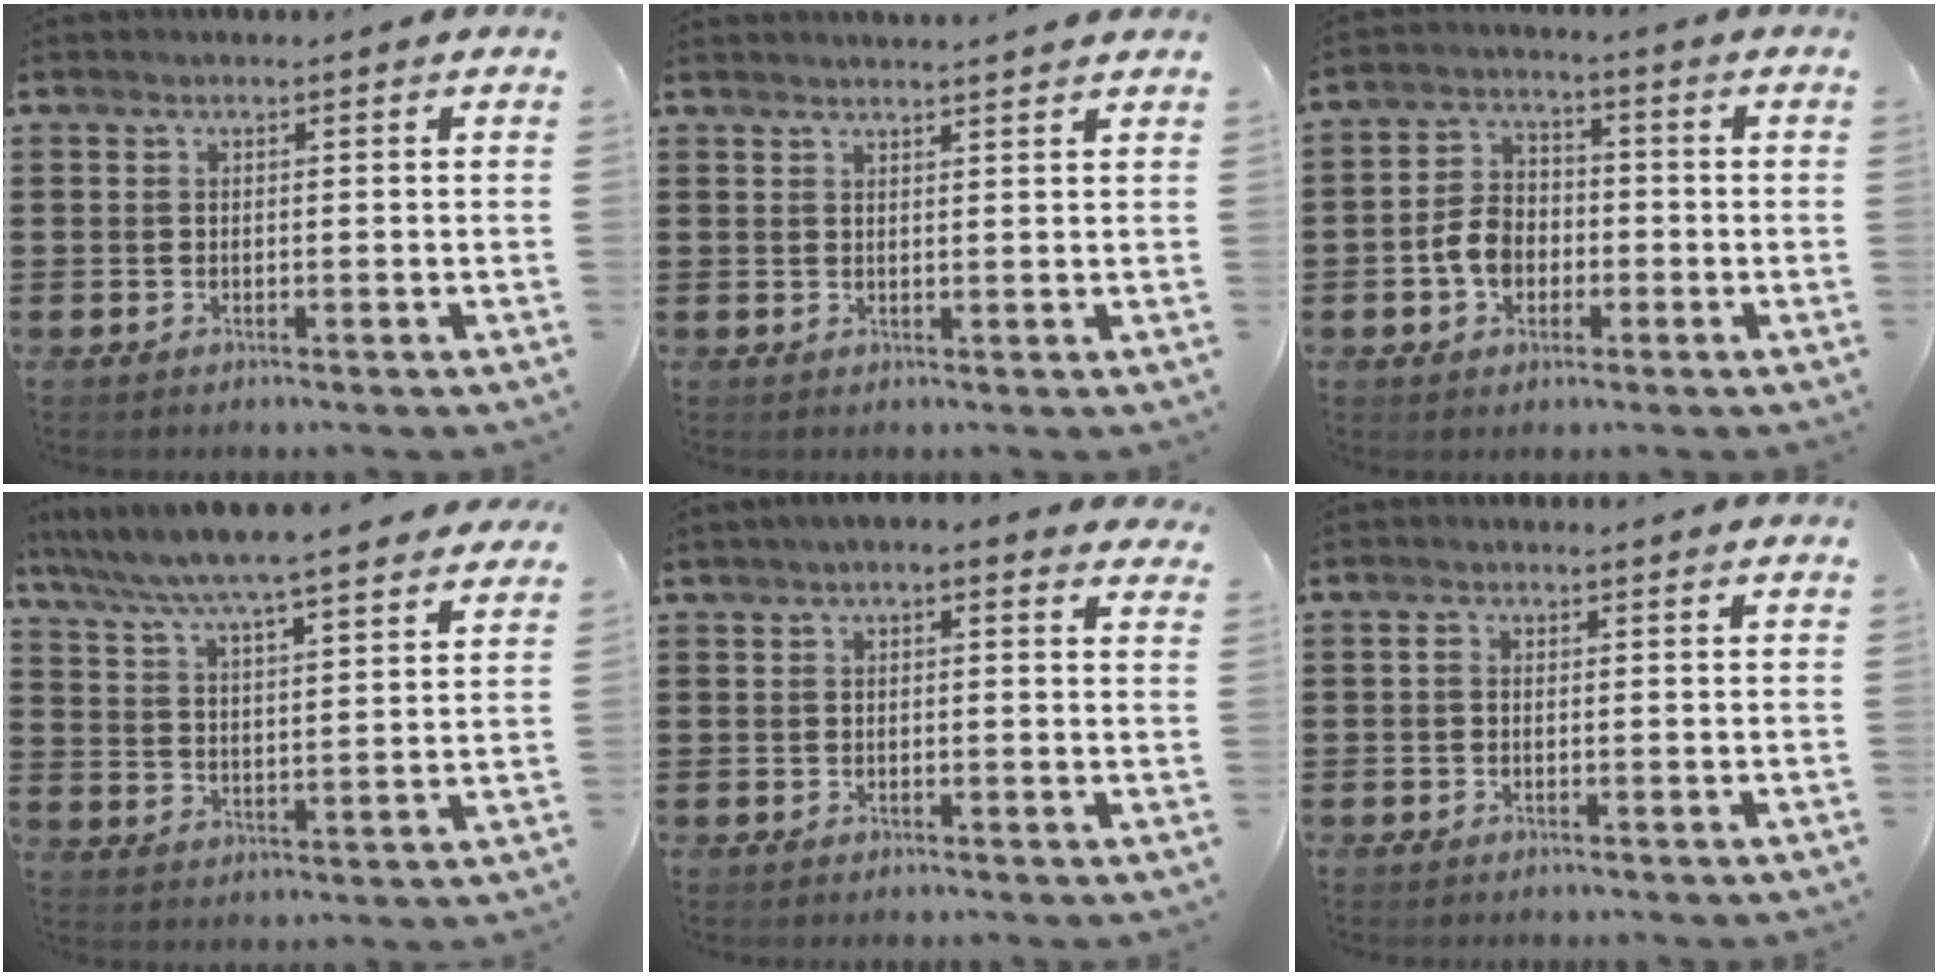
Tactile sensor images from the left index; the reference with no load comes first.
{"total": 2.0, "force": [1.9, -0.4, 0.2], "torque": [-0.005, -0.003, 0.038]}
{"total": 5.7, "force": [-1.9, 4.2, 3.2], "torque": [-0.077, 0.010, -0.040]}
{"total": 6.4, "force": [6.0, -0.4, 2.2], "torque": [-0.068, -0.038, 0.099]}
{"total": 1.8, "force": [1.0, 0.5, 1.4], "torque": [-0.028, 0.006, 0.017]}
{"total": 0.8, "force": [-0.2, 0.5, 0.6], "torque": [-0.013, -0.001, -0.004]}